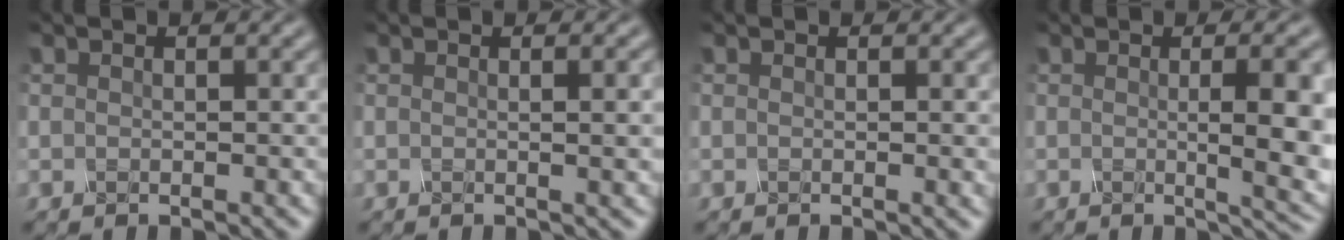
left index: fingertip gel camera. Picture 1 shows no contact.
{"total": 2.9, "force": [0.2, 1.0, 2.7], "torque": [-0.022, 0.005, -0.001]}
{"total": 1.0, "force": [0.0, 0.2, 0.9], "torque": [-0.009, 0.000, -0.001]}
{"total": 7.6, "force": [0.0, 2.2, 7.3], "torque": [-0.072, 0.000, 0.003]}